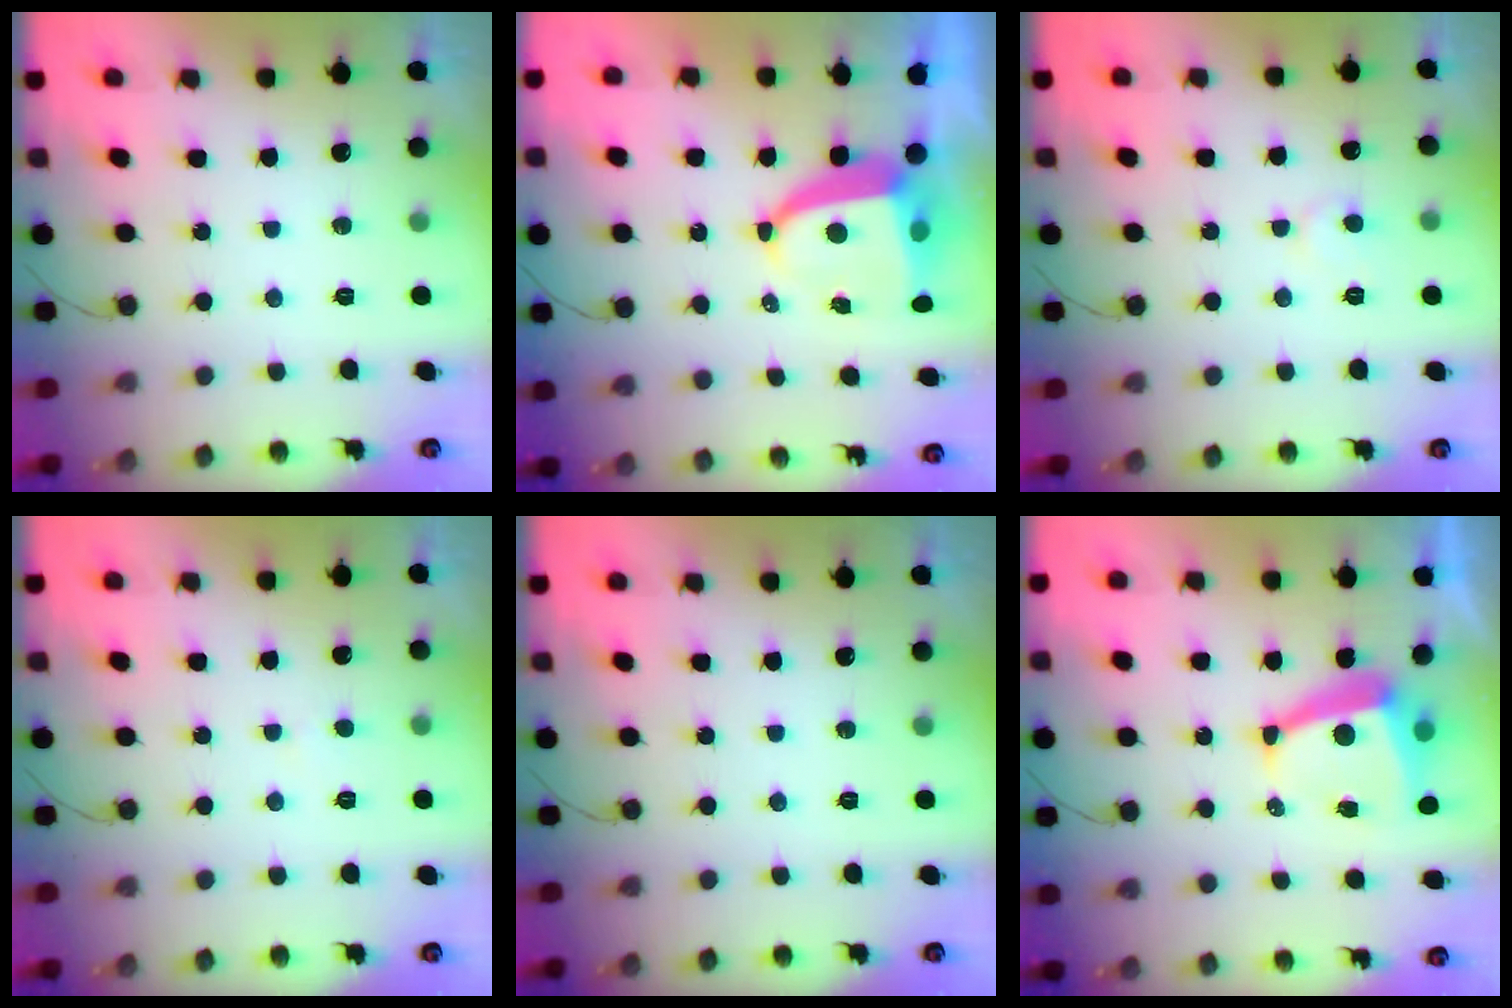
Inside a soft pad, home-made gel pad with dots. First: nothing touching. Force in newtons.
{"total": 7.5, "press": 7.5, "slide": 1.1}
{"total": 4.6, "press": 4.6, "slide": 0.4}
{"total": 1.8, "press": 1.8, "slide": 0.2}
{"total": 0.0}
{"total": 8.0, "press": 8.0, "slide": 1.0}